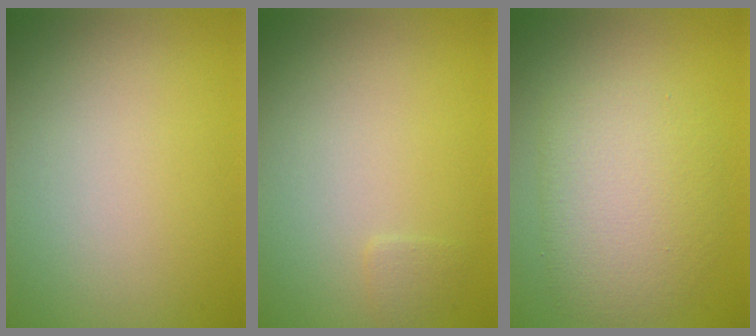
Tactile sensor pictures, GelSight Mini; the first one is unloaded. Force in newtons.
{"total": 0.7, "press": 0.7, "slide": 0.1}
{"total": 5.1, "press": 5.1, "slide": 0.4}